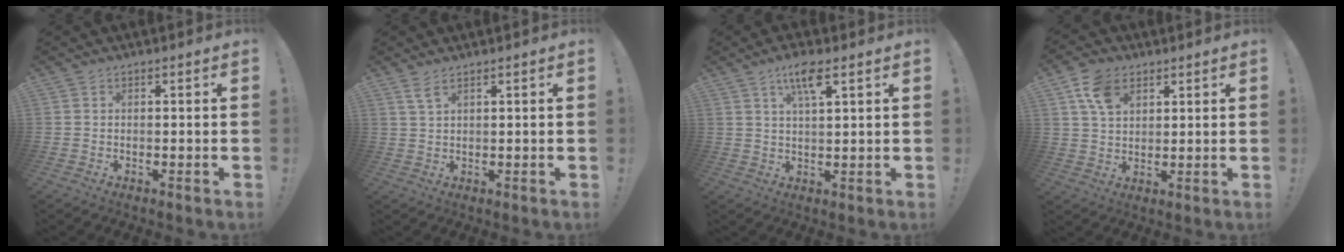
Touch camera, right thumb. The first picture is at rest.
{"total": 3.3, "force": [2.2, 0.8, 2.3], "torque": [-0.041, -0.007, 0.038]}
{"total": 6.9, "force": [3.8, 1.6, 5.5], "torque": [-0.096, -0.007, 0.061]}
{"total": 8.8, "force": [4.5, 5.7, 5.0], "torque": [-0.084, -0.008, 0.088]}